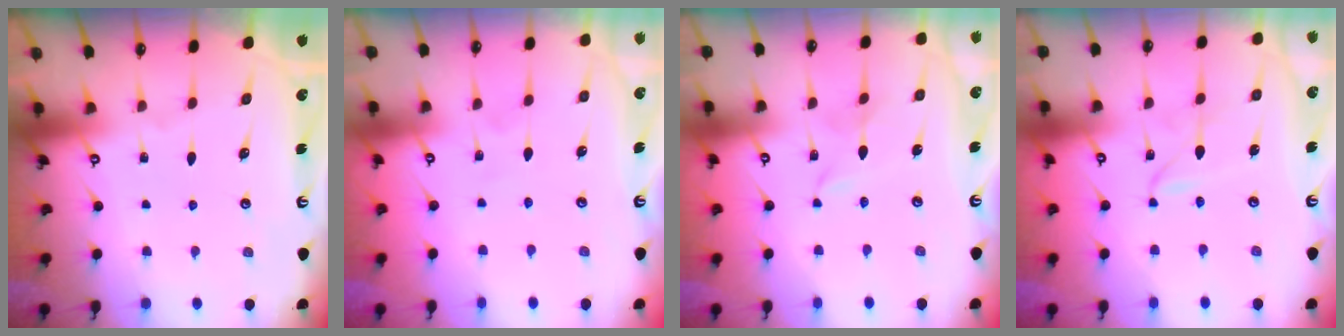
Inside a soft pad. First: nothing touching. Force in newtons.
{"total": 2.0, "press": 2.0, "slide": 0.2}
{"total": 1.3, "press": 1.3, "slide": 0.1}
{"total": 1.9, "press": 1.8, "slide": 0.3}